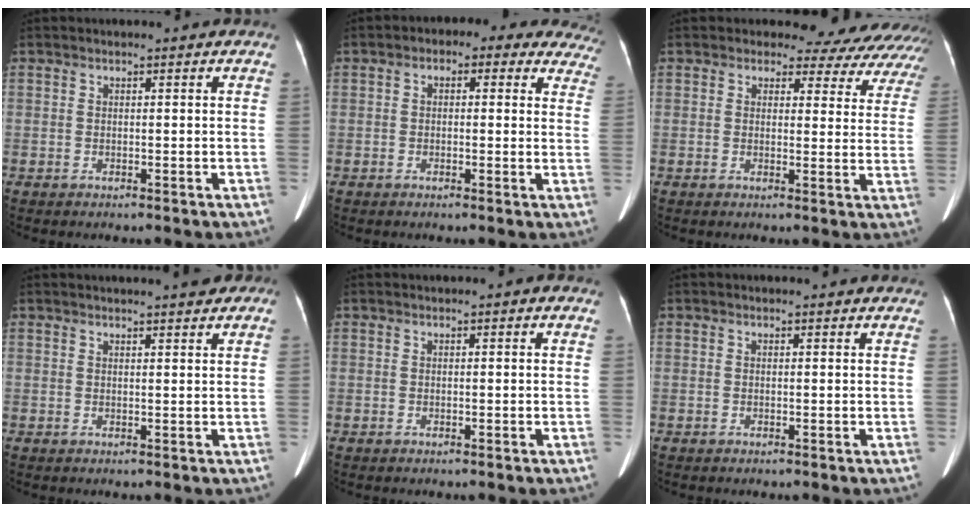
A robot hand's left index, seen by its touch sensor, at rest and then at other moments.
{"total": 12.7, "force": [9.3, 6.0, 6.2], "torque": [-0.044, 0.028, 0.087]}
{"total": 14.4, "force": [13.2, 5.1, 2.2], "torque": [0.004, -0.043, 0.112]}
{"total": 6.2, "force": [5.3, 0.8, 3.1], "torque": [-0.042, 0.018, 0.060]}
{"total": 0.5, "force": [0.4, -0.1, 0.3], "torque": [-0.011, 0.008, 0.013]}
{"total": 2.5, "force": [2.4, 0.2, 0.5], "torque": [-0.012, 0.012, 0.023]}